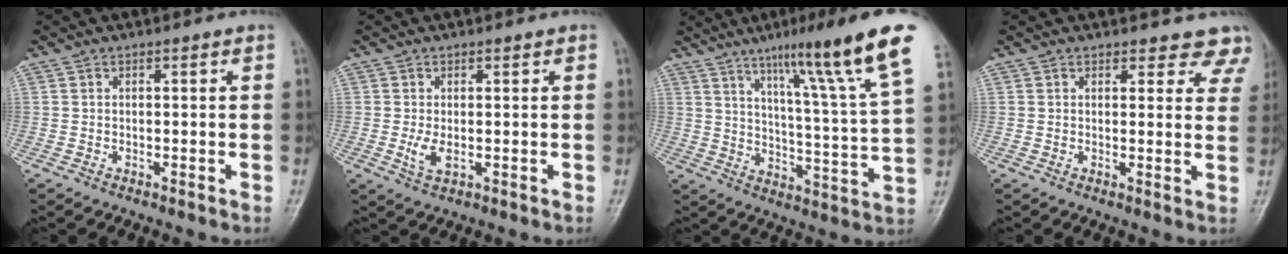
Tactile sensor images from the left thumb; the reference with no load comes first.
{"total": 2.9, "force": [-0.1, 1.6, 2.3], "torque": [-0.049, -0.010, 0.004]}
{"total": 19.3, "force": [11.8, 1.0, 15.2], "torque": [-0.207, -0.052, 0.171]}
{"total": 6.8, "force": [6.1, 2.9, 0.4], "torque": [0.047, -0.026, 0.042]}